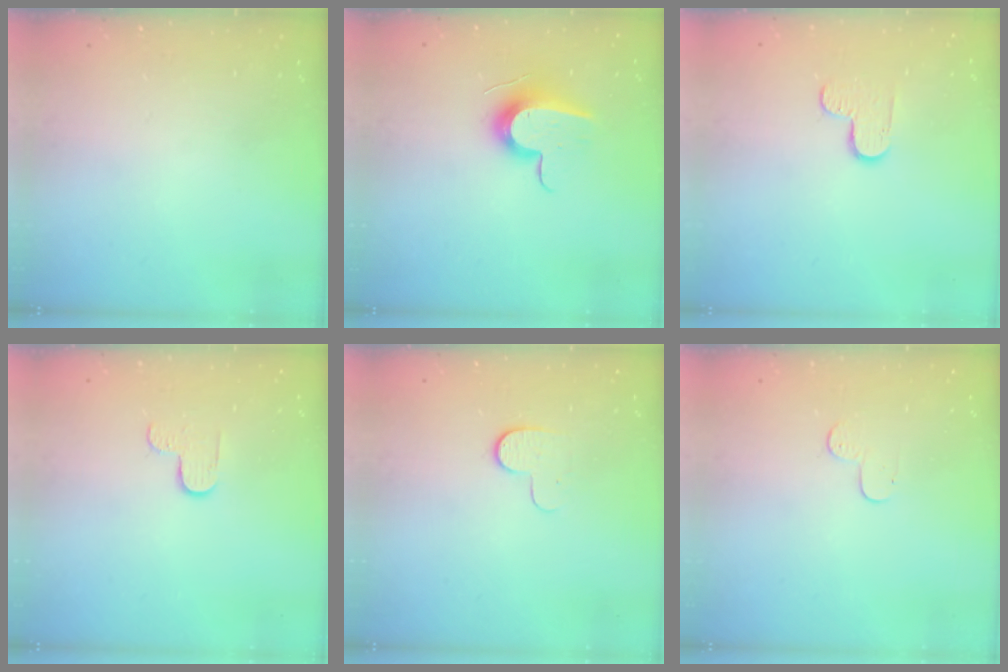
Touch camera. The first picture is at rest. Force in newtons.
{"total": 12.4, "press": 12.4, "slide": 0.4}
{"total": 6.1, "press": 6.1, "slide": 0.6}
{"total": 3.1, "press": 3.1, "slide": 0.4}
{"total": 5.4, "press": 5.3, "slide": 1.2}
{"total": 3.9, "press": 3.9, "slide": 0.4}